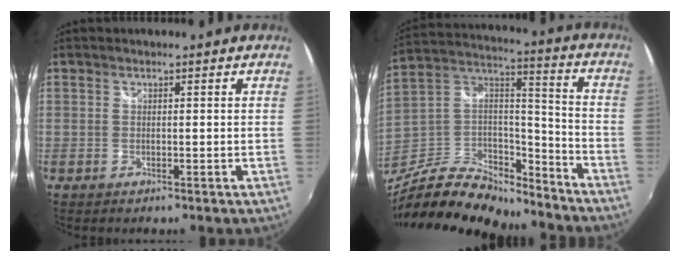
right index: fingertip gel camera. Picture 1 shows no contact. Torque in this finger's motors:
{"motor_torque": [-0.90, -1.04, -0.64, -0.21]}